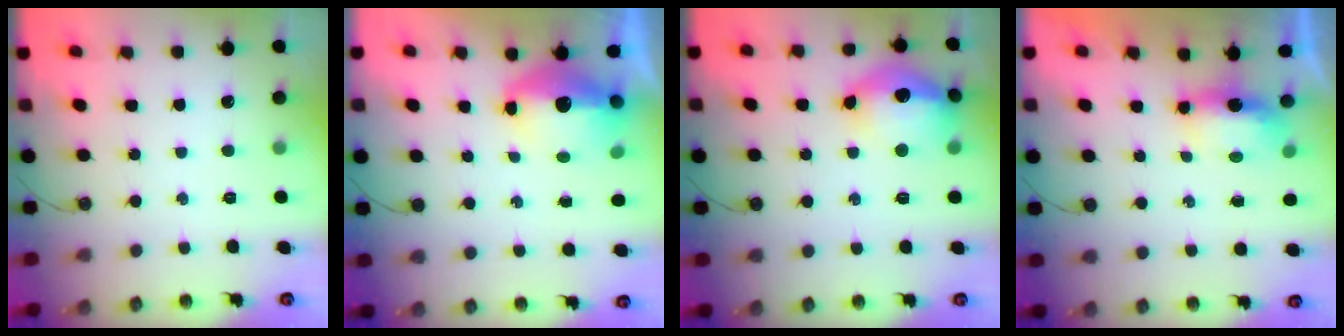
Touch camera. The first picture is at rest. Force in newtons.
{"total": 12.0, "press": 11.9, "slide": 1.3}
{"total": 16.5, "press": 16.4, "slide": 1.5}
{"total": 5.7, "press": 5.7, "slide": 0.9}